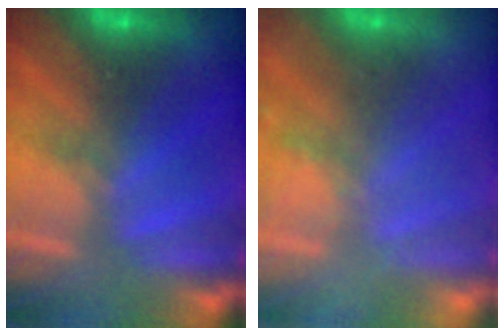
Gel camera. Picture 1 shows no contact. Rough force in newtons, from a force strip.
{"total": 2.4}